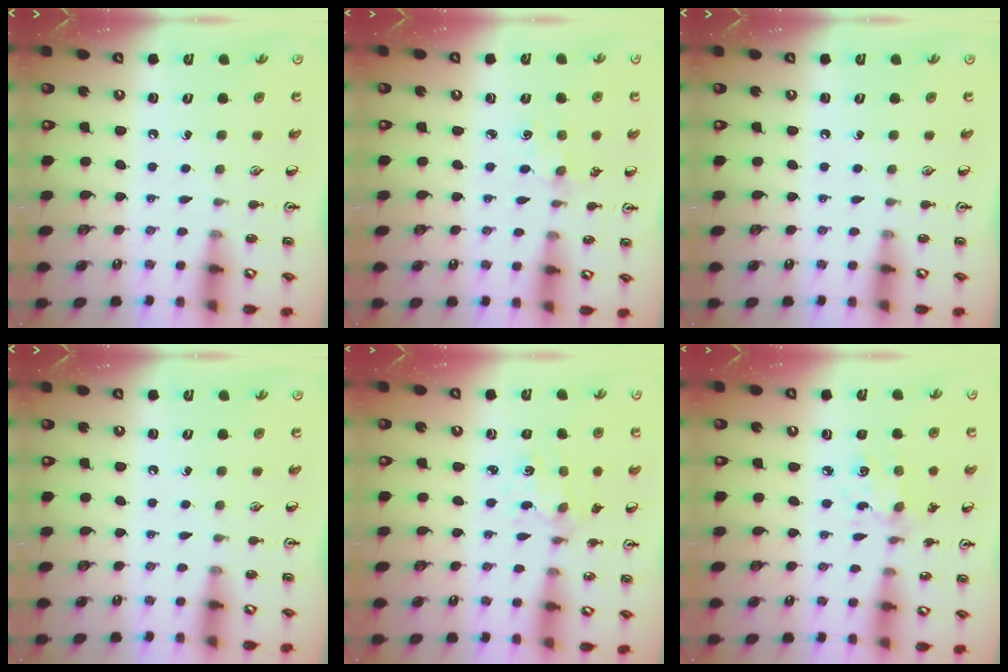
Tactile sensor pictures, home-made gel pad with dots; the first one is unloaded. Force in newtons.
{"total": 3.2, "press": 3.2, "slide": 0.4}
{"total": 0.0}
{"total": 0.0}
{"total": 1.8, "press": 1.8, "slide": 0.3}
{"total": 4.8, "press": 4.6, "slide": 1.3}